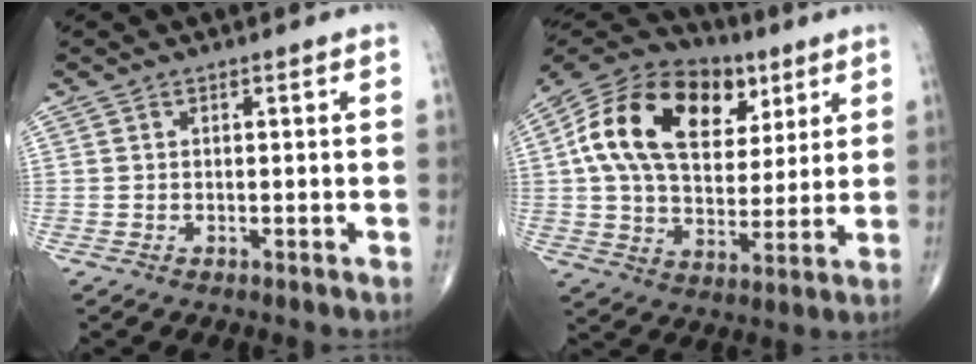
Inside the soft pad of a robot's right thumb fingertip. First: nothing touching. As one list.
[{"total": 23.7, "force": [7.5, 15.3, 16.5], "torque": [-0.276, 0.009, 0.121]}]